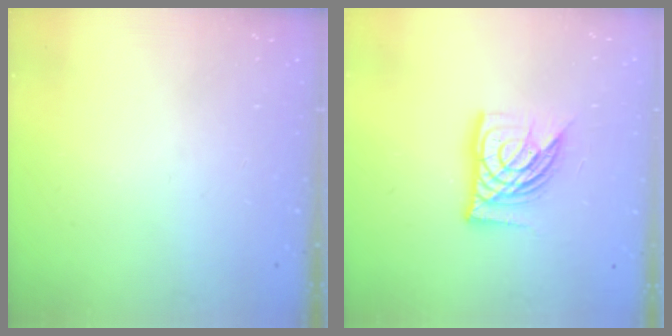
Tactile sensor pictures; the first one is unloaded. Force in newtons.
{"total": 14.8, "press": 14.6, "slide": 1.9}